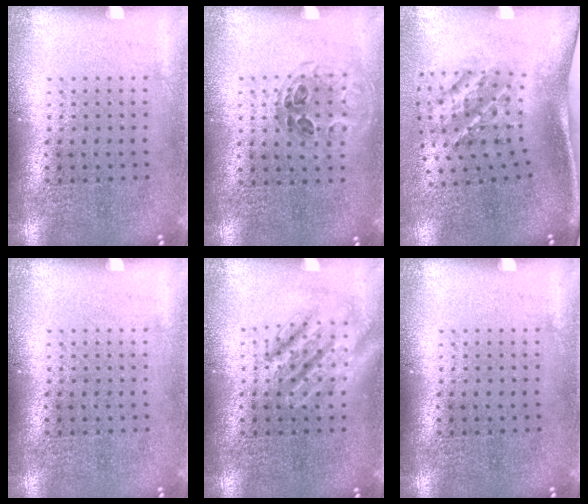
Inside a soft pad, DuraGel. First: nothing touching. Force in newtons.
{"total": 1.0, "press": 0.8, "slide": 0.6}
{"total": 2.2, "press": 1.2, "slide": 1.8}
{"total": 0.0}
{"total": 2.8, "press": 2.8, "slide": 0.3}
{"total": 0.0}